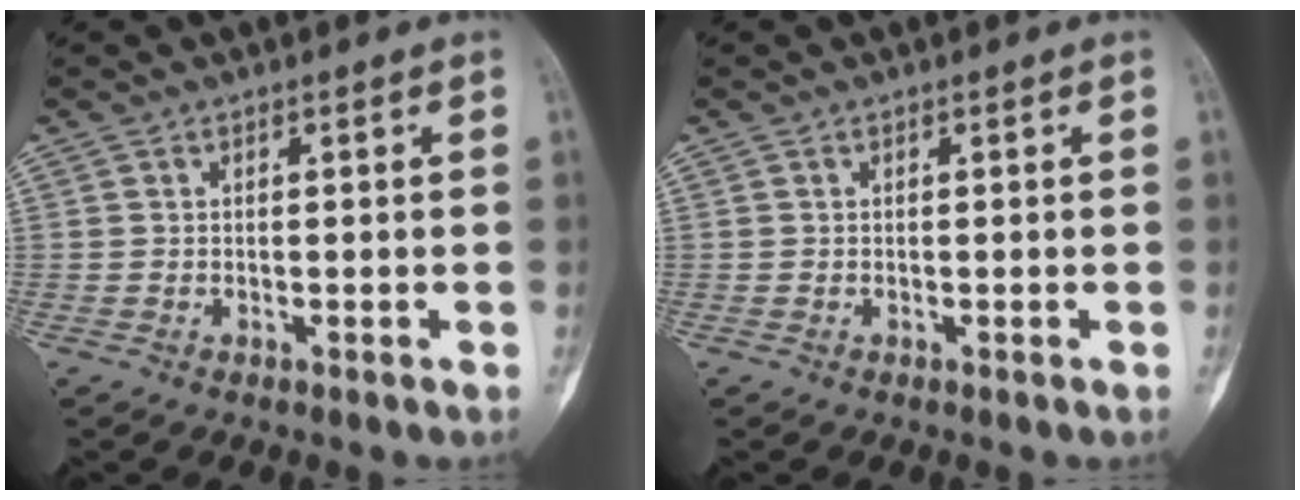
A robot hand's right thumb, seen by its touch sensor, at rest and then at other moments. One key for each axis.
{"total": 0.0}